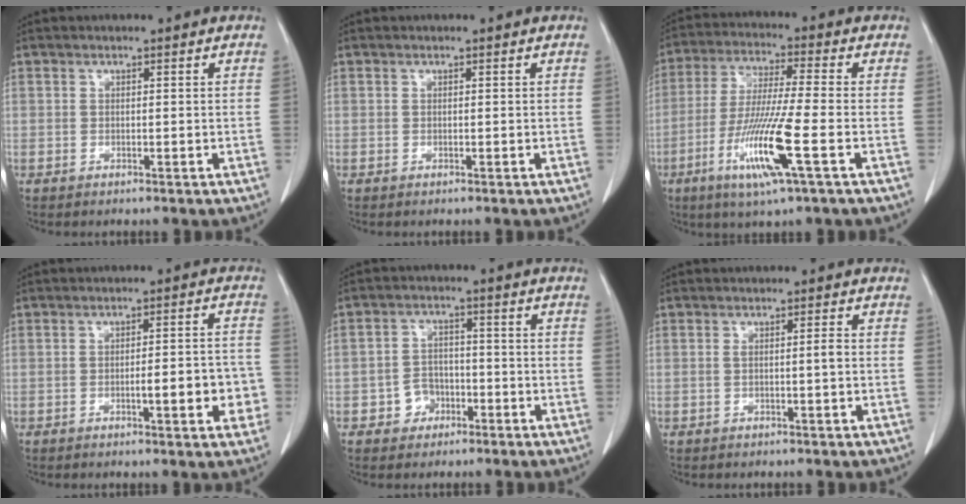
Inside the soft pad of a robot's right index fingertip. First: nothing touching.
{"total": 0.0}
{"total": 12.4, "force": [-4.5, -0.3, 11.5], "torque": [-0.228, -0.022, -0.088]}
{"total": 6.4, "force": [-2.1, 1.4, 5.9], "torque": [-0.074, 0.014, -0.023]}
{"total": 5.4, "force": [-2.4, 4.7, 0.9], "torque": [-0.006, 0.015, -0.031]}
{"total": 1.2, "force": [-0.1, -0.1, 1.1], "torque": [-0.016, 0.002, 0.001]}